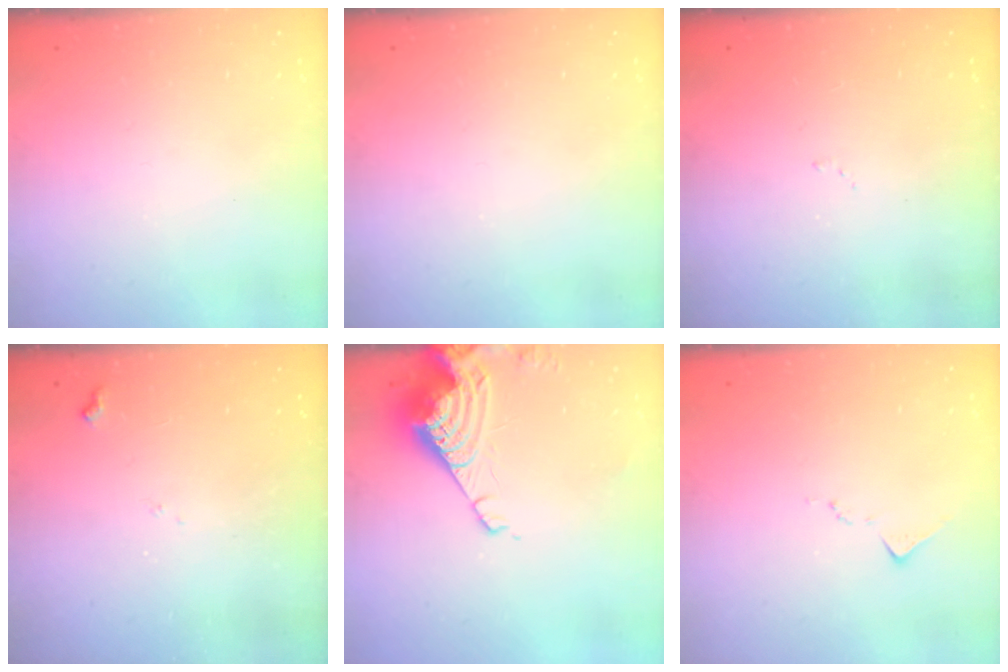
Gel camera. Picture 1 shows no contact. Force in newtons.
{"total": 0.0}
{"total": 5.3, "press": 5.3, "slide": 0.7}
{"total": 6.2, "press": 6.2, "slide": 0.6}
{"total": 10.1, "press": 10.0, "slide": 1.1}
{"total": 7.1, "press": 7.1, "slide": 0.3}